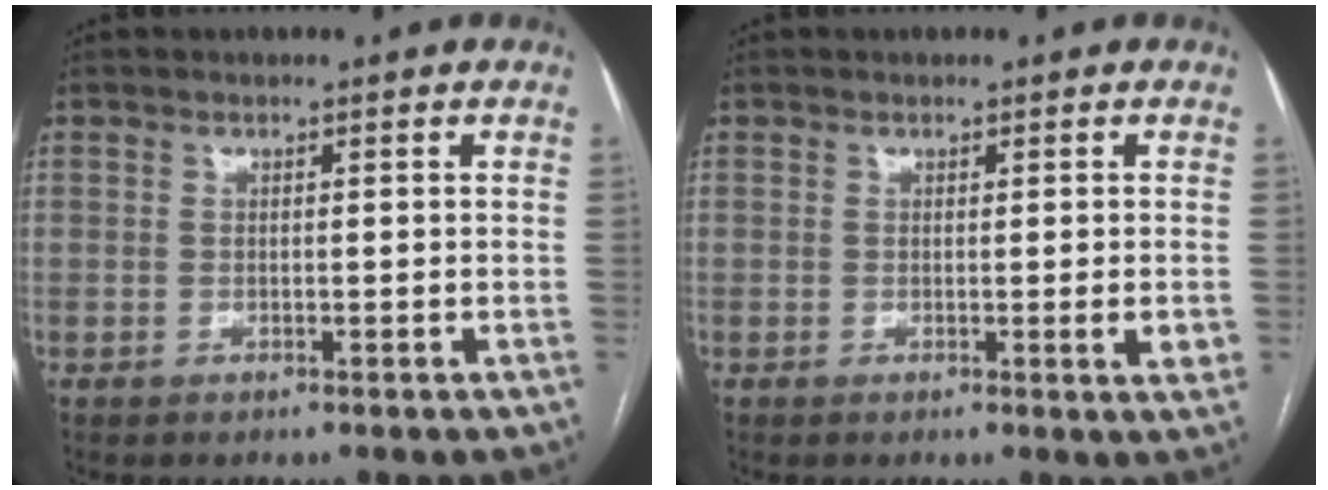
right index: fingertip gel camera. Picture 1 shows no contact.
{"total": 2.0, "force": [-0.2, 0.1, 2.0], "torque": [-0.024, -0.005, -0.003]}